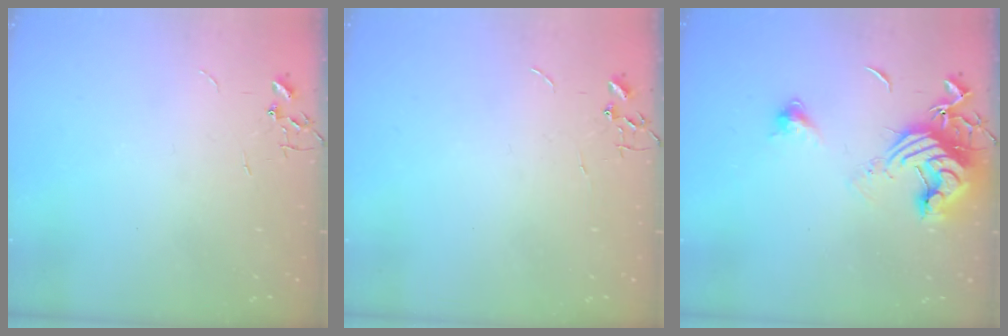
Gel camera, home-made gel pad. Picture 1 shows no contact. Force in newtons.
{"total": 0.0}
{"total": 13.8, "press": 13.7, "slide": 1.7}